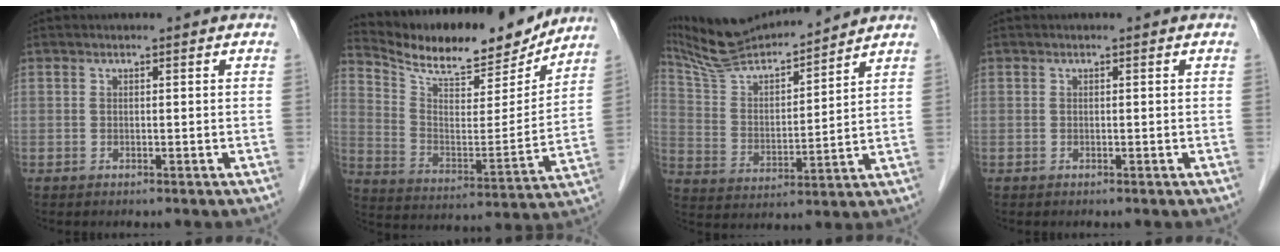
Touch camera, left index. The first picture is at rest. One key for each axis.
{"total": 18.7, "fx": 17.1, "fy": 4.2, "fz": 6.2, "tx": -0.118, "ty": -0.016, "tz": 0.268}
{"total": 15.0, "fx": 13.9, "fy": 1.3, "fz": 5.3, "tx": -0.104, "ty": 0.007, "tz": 0.256}
{"total": 0.0}